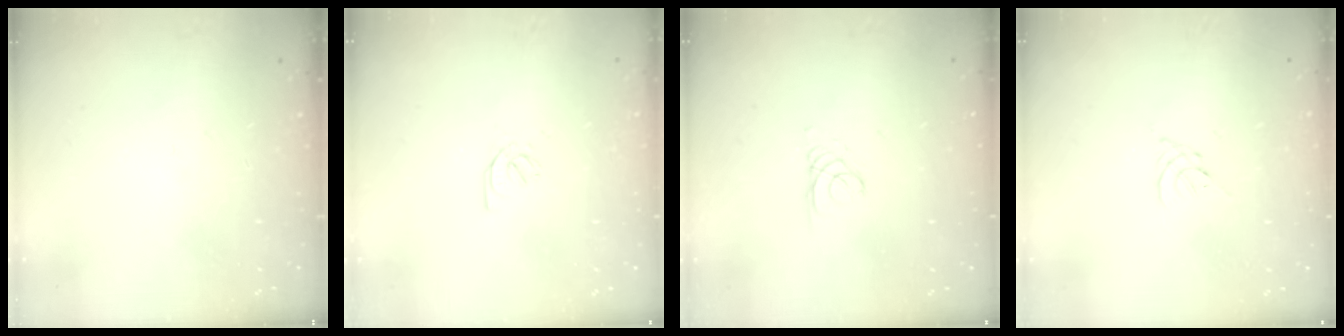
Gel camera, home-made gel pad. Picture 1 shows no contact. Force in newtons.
{"total": 2.6, "press": 2.6, "slide": 0.4}
{"total": 1.1, "press": 1.1, "slide": 0.1}
{"total": 1.8, "press": 1.7, "slide": 0.5}